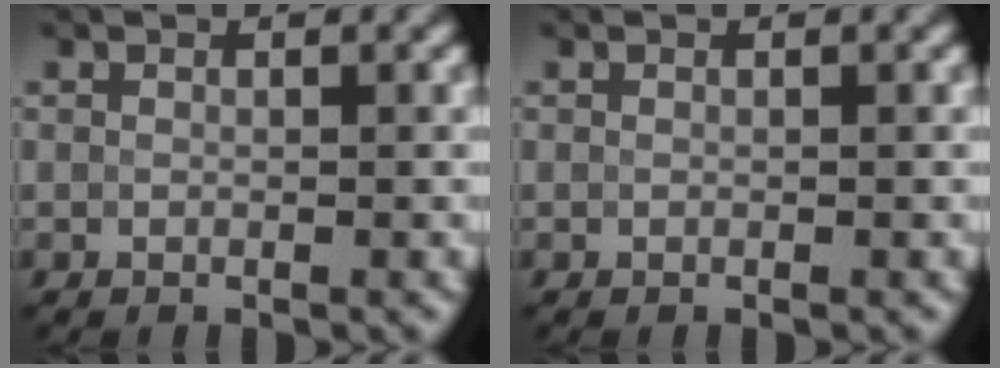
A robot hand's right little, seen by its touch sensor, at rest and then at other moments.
{"total": 0.0}